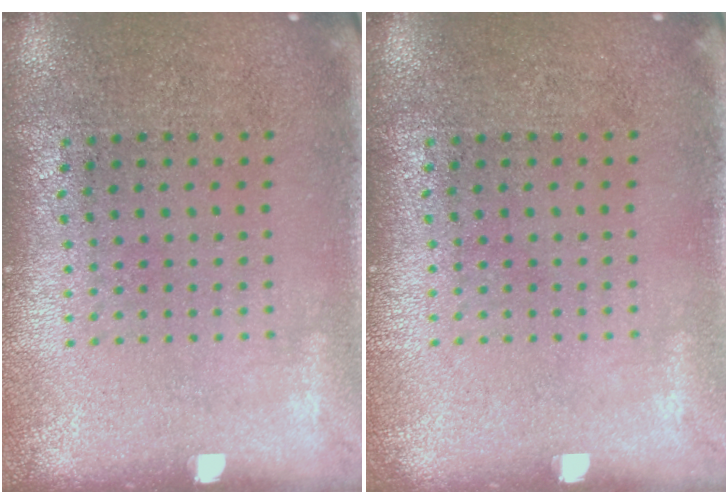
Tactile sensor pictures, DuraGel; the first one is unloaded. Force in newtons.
{"total": 0.0}